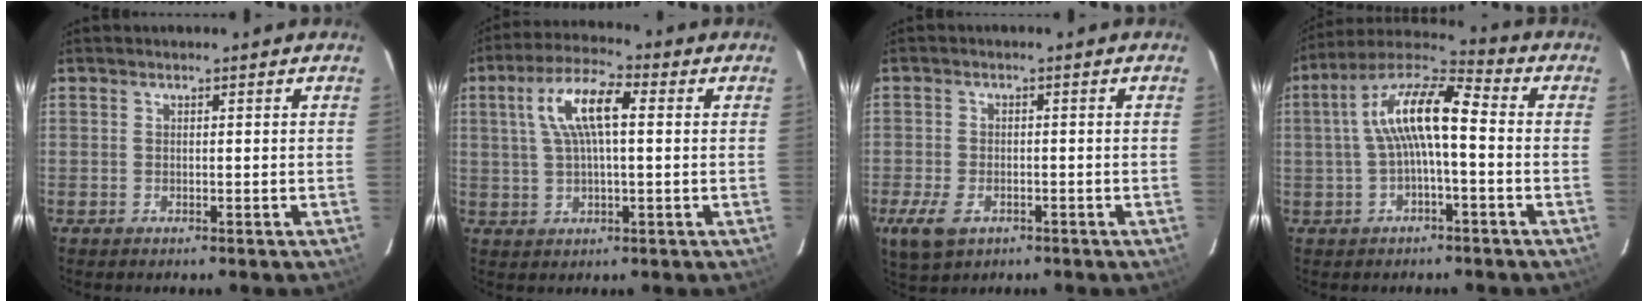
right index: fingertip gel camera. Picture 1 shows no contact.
{"total": 9.8, "force": [2.2, 3.1, 9.0], "torque": [-0.174, 0.021, 0.041]}
{"total": 6.7, "force": [-3.4, 4.0, 4.2], "torque": [-0.106, -0.017, -0.059]}
{"total": 11.6, "force": [-0.2, 3.1, 11.2], "torque": [-0.217, 0.026, -0.009]}